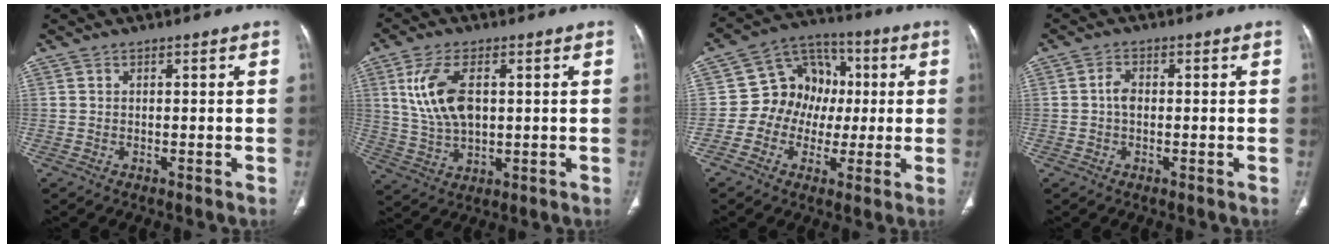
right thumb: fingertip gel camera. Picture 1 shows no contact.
{"total": 10.6, "force": [2.3, 5.8, 8.5], "torque": [-0.169, -0.003, 0.050]}
{"total": 12.0, "force": [-0.3, 10.7, 5.6], "torque": [-0.046, 0.030, -0.014]}
{"total": 4.5, "force": [0.2, 3.1, 3.3], "torque": [-0.055, 0.006, -0.003]}